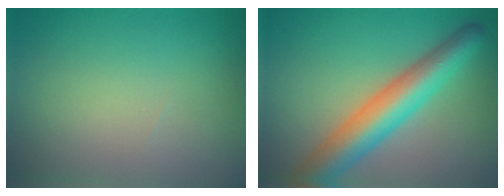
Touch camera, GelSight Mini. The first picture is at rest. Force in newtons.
{"total": 6.9, "press": 6.9, "slide": 0.1}